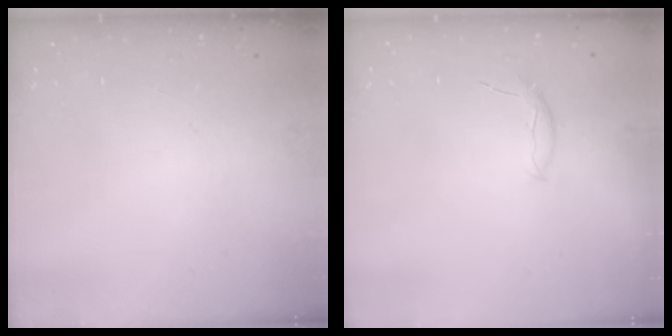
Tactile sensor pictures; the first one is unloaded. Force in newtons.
{"total": 6.7, "press": 6.7, "slide": 0.8}